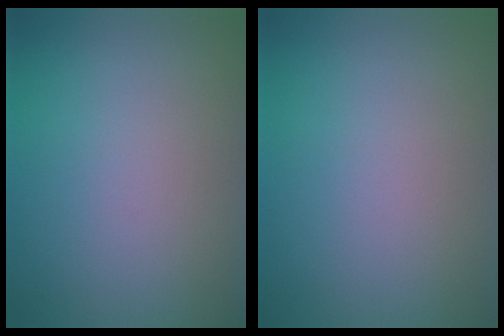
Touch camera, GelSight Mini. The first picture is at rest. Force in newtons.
{"total": 0.0}